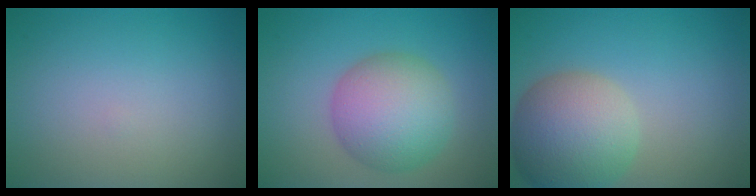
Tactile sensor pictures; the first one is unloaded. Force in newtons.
{"total": 7.0, "press": 7.0, "slide": 0.2}
{"total": 8.0, "press": 7.9, "slide": 0.5}